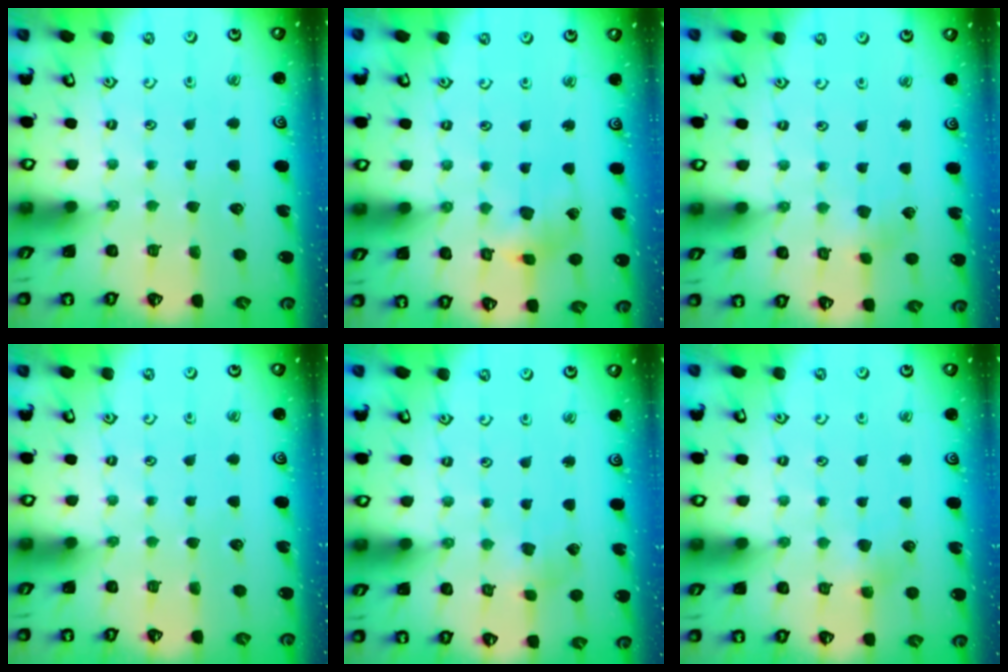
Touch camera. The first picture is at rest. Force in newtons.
{"total": 7.2, "press": 7.2, "slide": 0.8}
{"total": 2.3, "press": 2.2, "slide": 0.3}
{"total": 0.0}
{"total": 2.6, "press": 2.6, "slide": 0.4}
{"total": 5.7, "press": 5.7, "slide": 0.4}